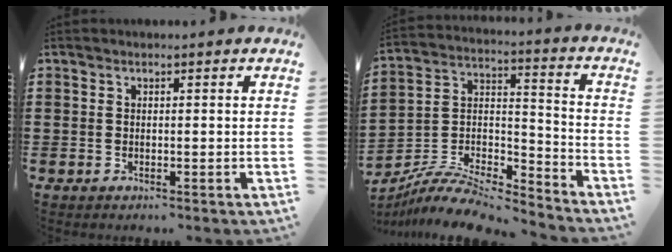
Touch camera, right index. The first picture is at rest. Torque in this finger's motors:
{"motor_torque": [-0.65, 0.81, 0.28, 0.06]}